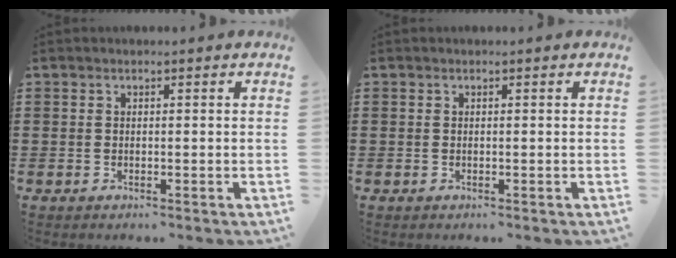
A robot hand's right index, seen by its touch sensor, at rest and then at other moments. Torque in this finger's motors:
{"motor_torque": [-0.02, 0.20, 0.03, -0.01]}